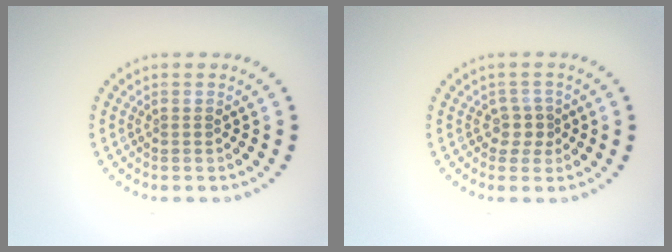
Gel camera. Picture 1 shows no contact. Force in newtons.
{"total": 1.6, "press": 1.2, "slide": 1.1}